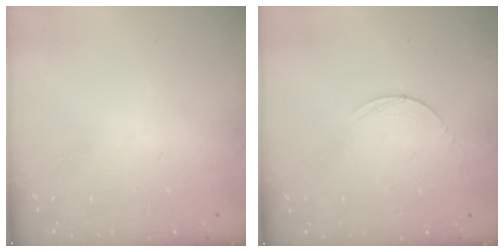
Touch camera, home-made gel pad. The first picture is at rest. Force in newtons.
{"total": 2.8, "press": 2.8, "slide": 0.3}